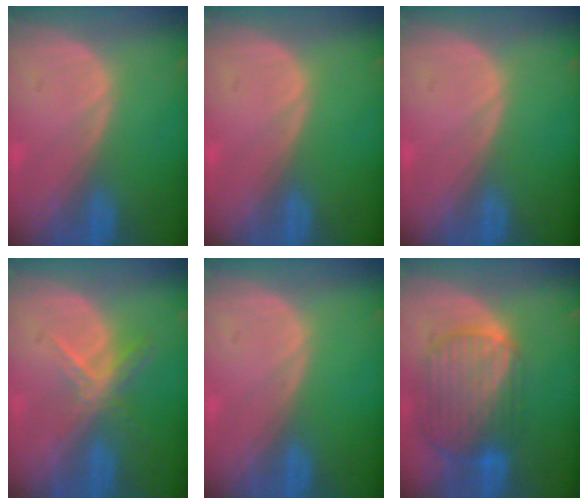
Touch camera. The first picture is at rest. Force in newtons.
{"total": 0.0}
{"total": 0.0}
{"total": 5.6, "press": 4.8, "slide": 2.8}
{"total": 0.0}
{"total": 10.3, "press": 8.7, "slide": 5.6}